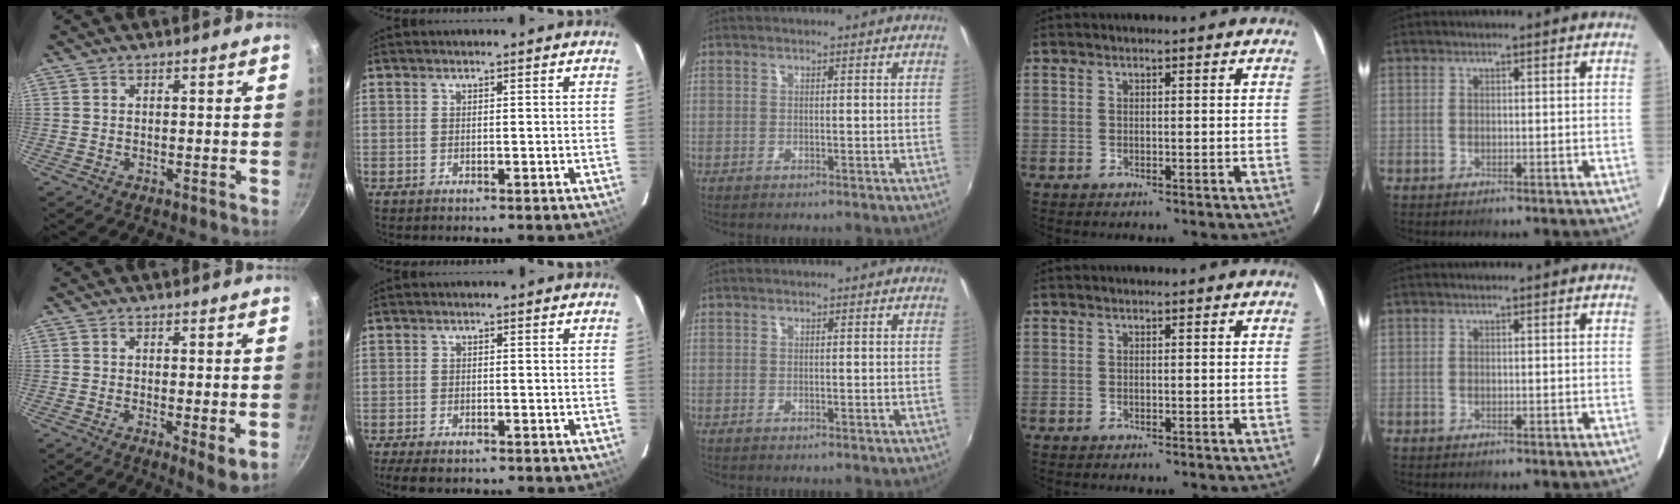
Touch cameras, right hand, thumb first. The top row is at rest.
{"thumb": {"total": 4.3, "force": [-0.3, 1.3, 4.0], "torque": [-0.062, -0.018, -0.003]}, "index": {"total": 6.0, "force": [-4.8, 1.9, 3.0], "torque": [-0.076, -0.024, -0.082]}}